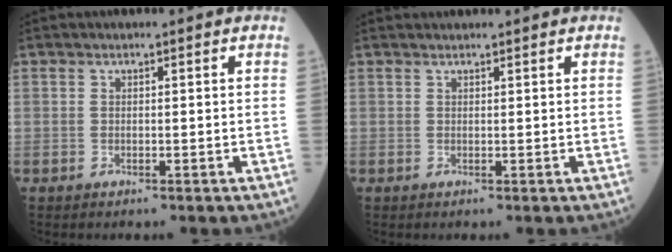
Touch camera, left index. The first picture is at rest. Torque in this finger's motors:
{"motor_torque": [-2.14, 0.00, -1.06, -0.13]}